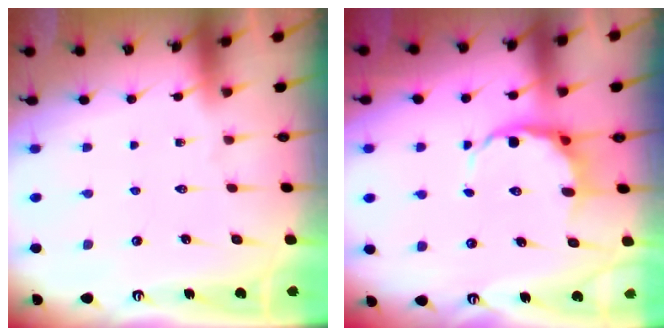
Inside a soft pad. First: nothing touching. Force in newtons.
{"total": 6.6, "press": 6.1, "slide": 2.5}